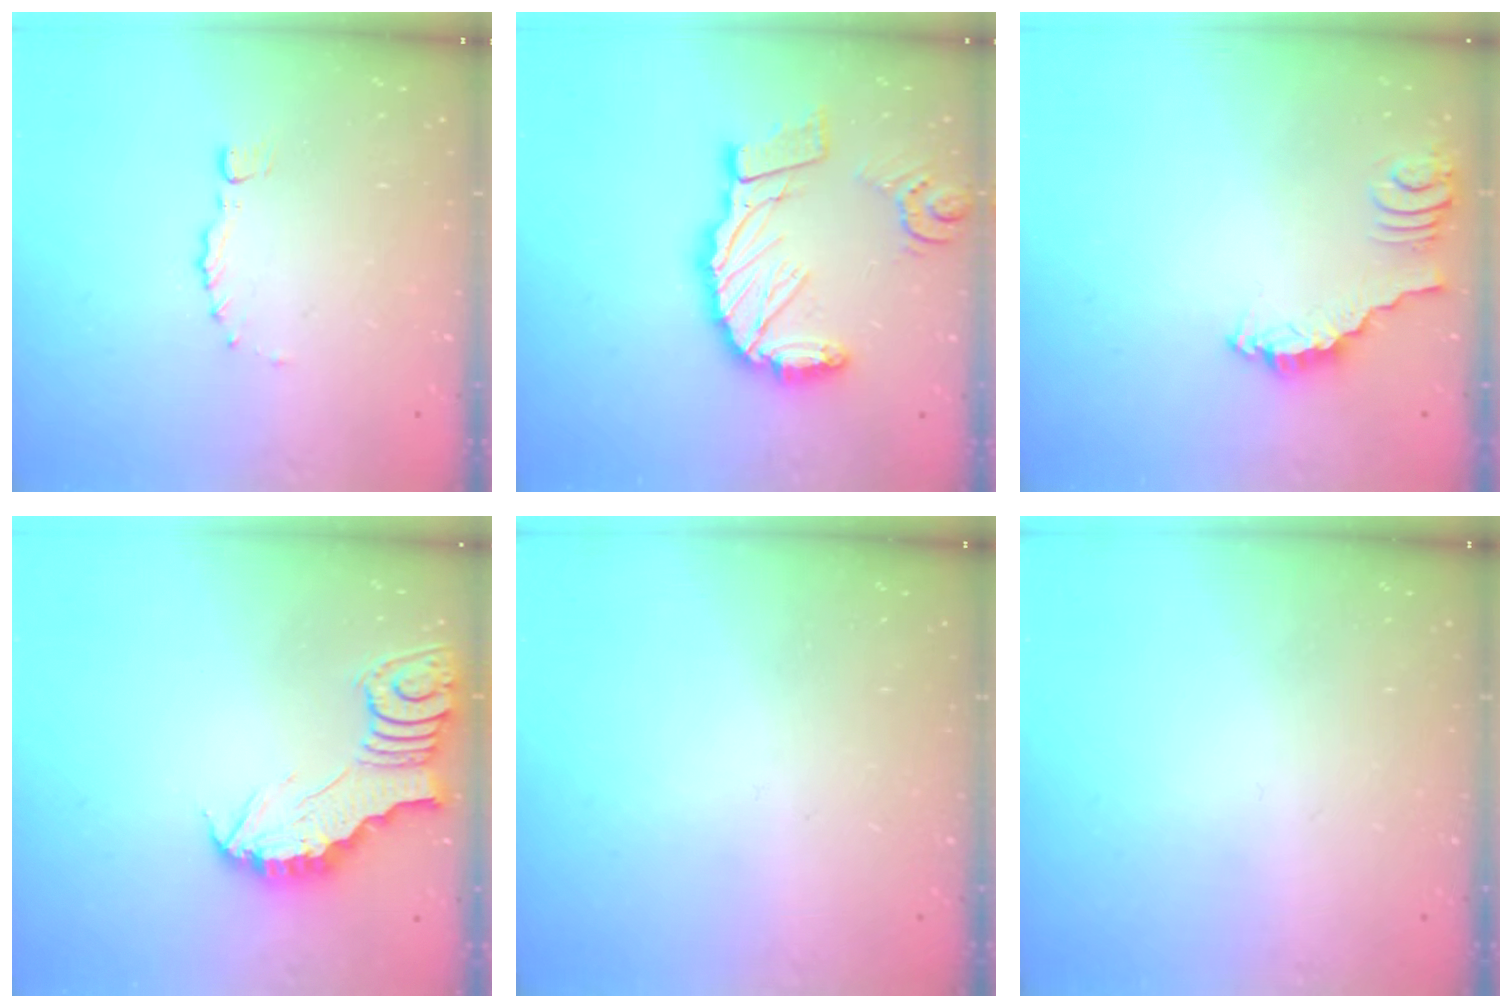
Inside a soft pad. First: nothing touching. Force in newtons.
{"total": 17.2, "press": 17.0, "slide": 2.1}
{"total": 2.3, "press": 2.3, "slide": 0.1}
{"total": 3.3, "press": 3.3, "slide": 0.4}
{"total": 0.0}
{"total": 0.0}